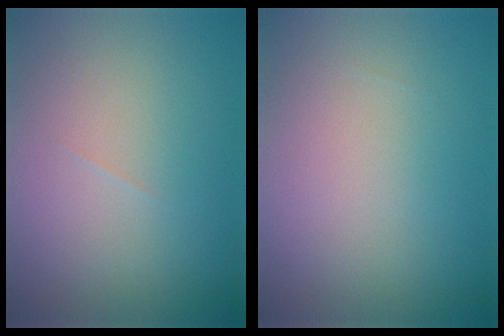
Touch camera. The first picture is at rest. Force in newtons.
{"total": 0.0}